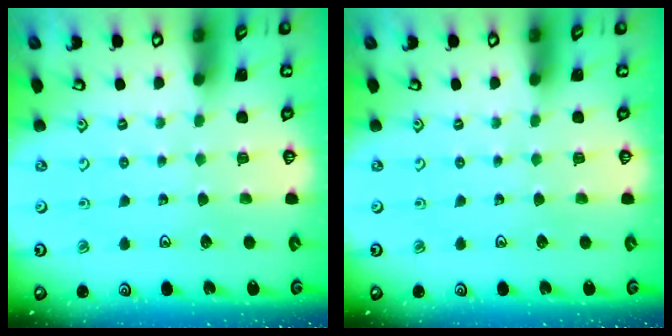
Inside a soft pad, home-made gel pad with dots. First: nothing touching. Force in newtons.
{"total": 0.0}